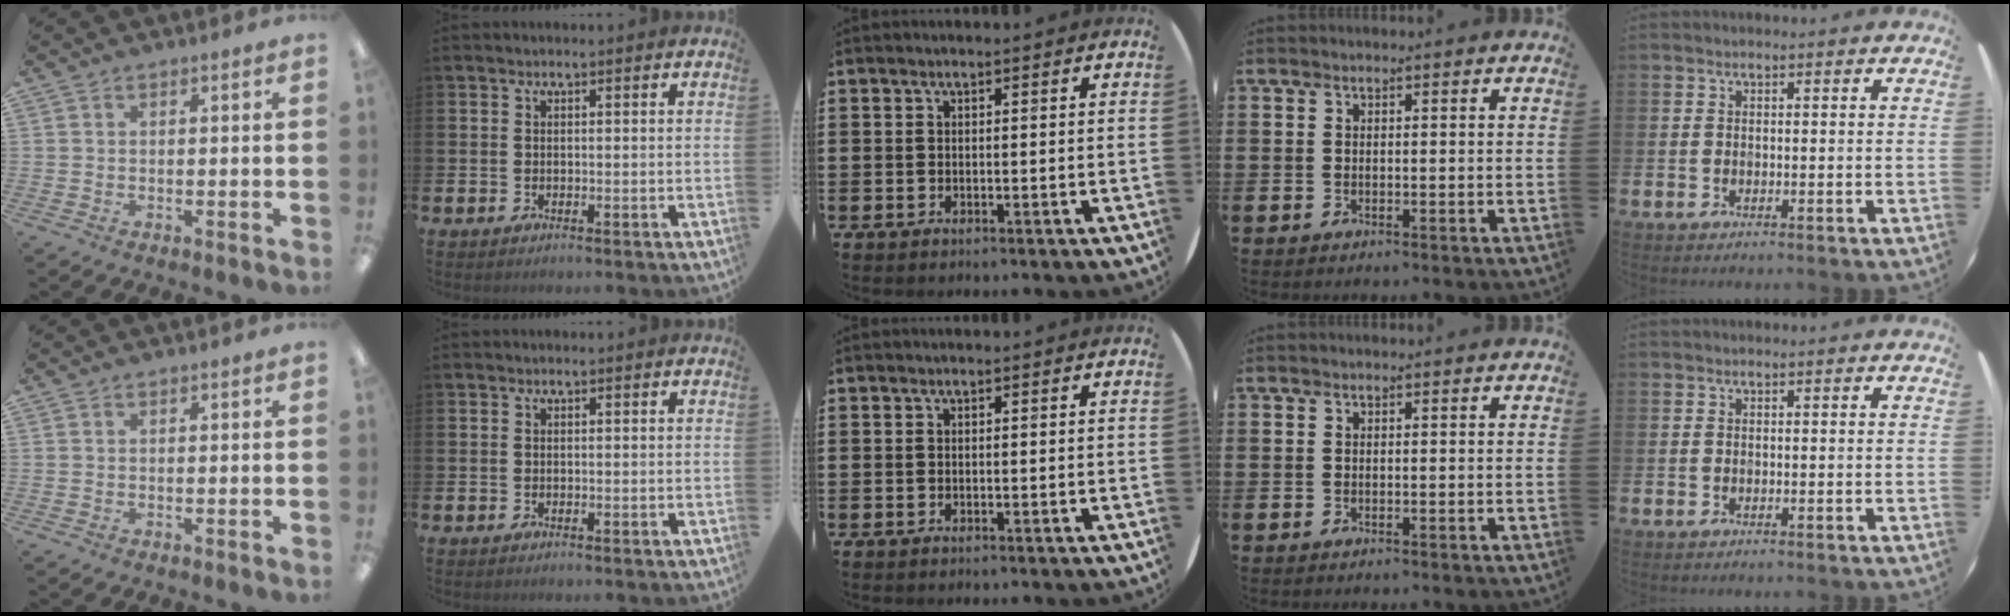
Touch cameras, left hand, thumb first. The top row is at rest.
{}